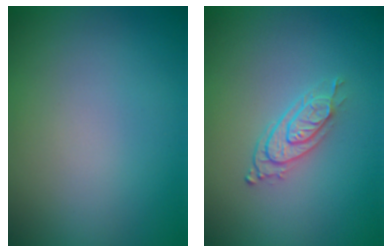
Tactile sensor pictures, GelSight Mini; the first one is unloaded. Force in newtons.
{"total": 2.7, "press": 2.1, "slide": 1.6}